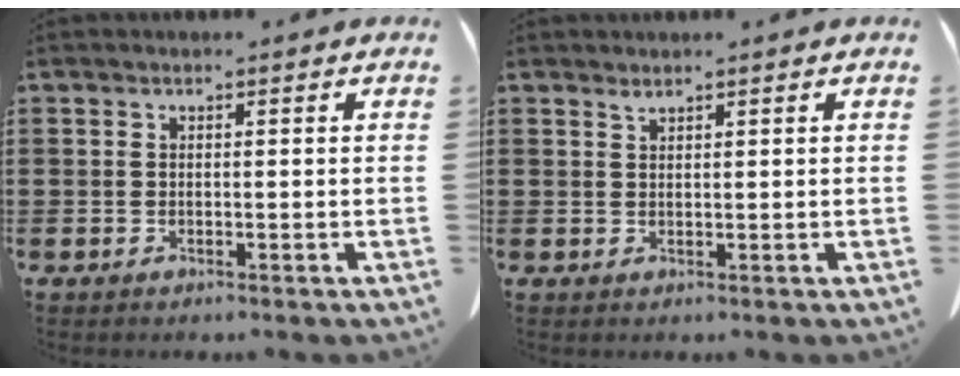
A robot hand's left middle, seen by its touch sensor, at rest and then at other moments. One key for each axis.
{"total": 1.0, "fx": 0.9, "fy": -0.1, "fz": 0.3, "tx": -0.009, "ty": -0.005, "tz": 0.020}